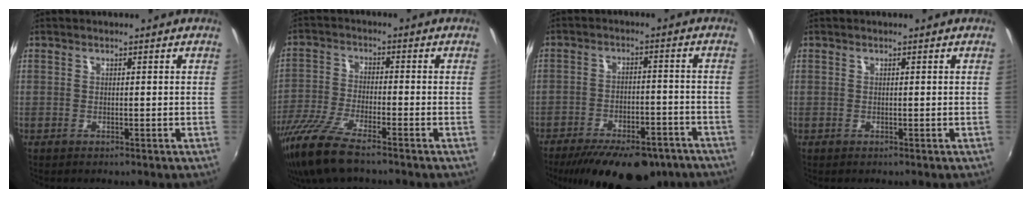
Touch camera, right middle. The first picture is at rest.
{"total": 11.6, "force": [-8.8, 1.8, 7.2], "torque": [-0.164, -0.036, -0.173]}
{"total": 19.6, "force": [-14.8, 7.6, 10.4], "torque": [-0.196, -0.026, -0.201]}
{"total": 0.0}